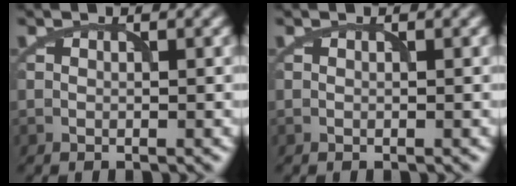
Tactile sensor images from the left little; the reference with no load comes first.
{"total": 0.0}